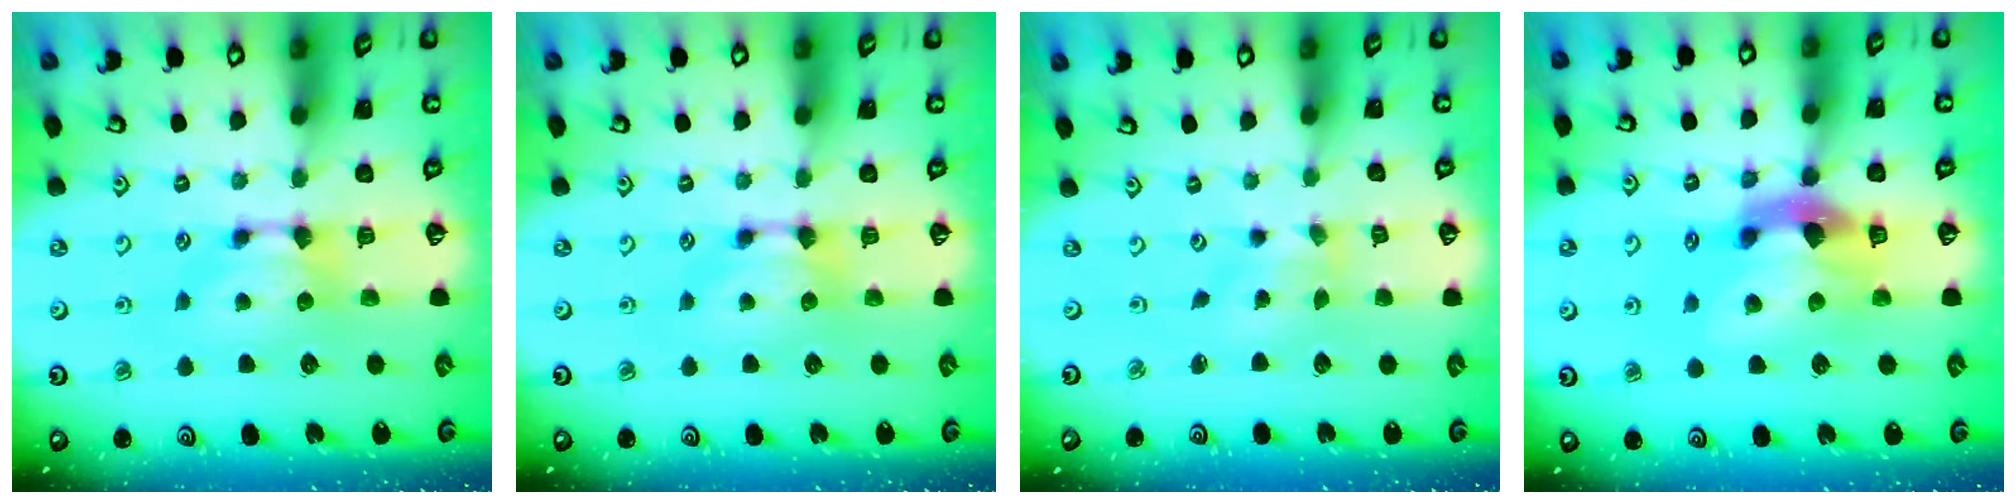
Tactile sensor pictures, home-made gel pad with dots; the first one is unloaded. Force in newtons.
{"total": 0.0}
{"total": 2.7, "press": 2.4, "slide": 1.1}
{"total": 6.8, "press": 6.5, "slide": 1.9}